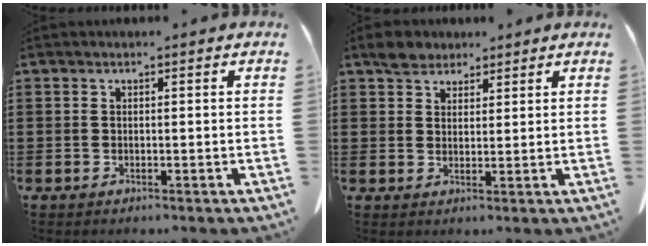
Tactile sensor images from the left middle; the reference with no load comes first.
{"total": 3.2, "force": [2.6, 1.7, 0.5], "torque": [-0.011, 0.005, 0.050]}